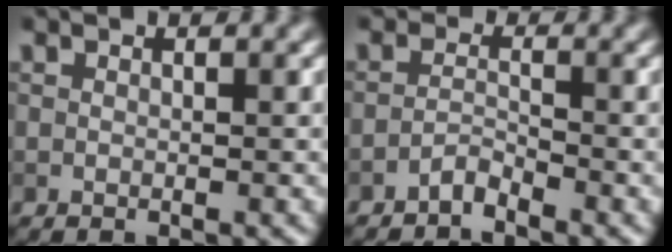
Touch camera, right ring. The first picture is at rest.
{"total": 1.4, "force": [-1.3, 0.4, 0.4], "torque": [-0.008, 0.006, -0.027]}